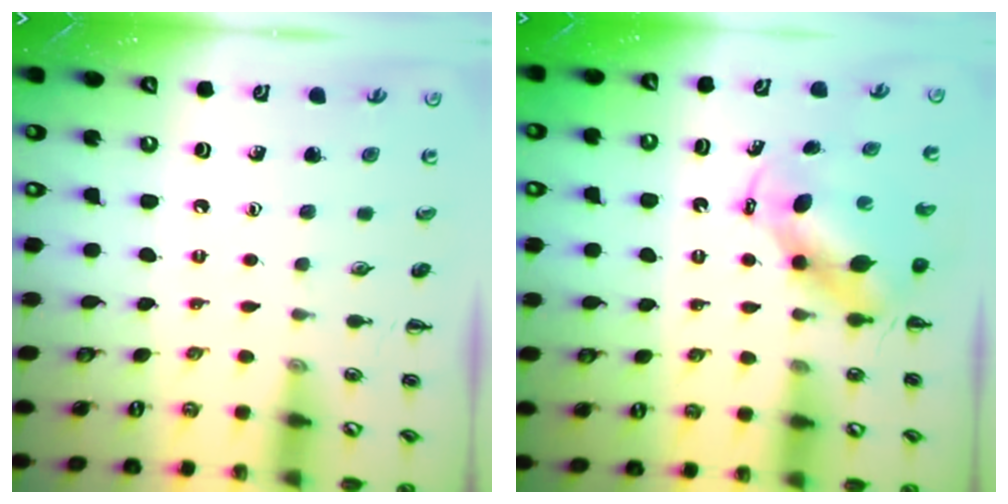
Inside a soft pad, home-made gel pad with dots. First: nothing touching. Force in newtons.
{"total": 5.6, "press": 5.3, "slide": 1.8}